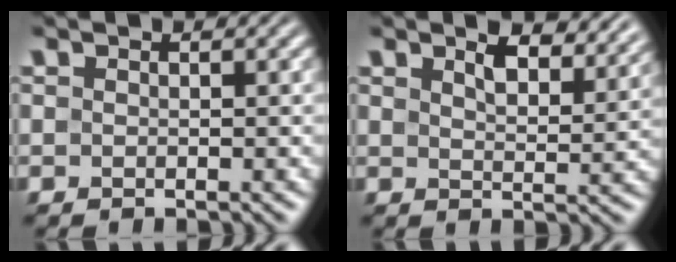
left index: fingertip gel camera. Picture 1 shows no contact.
{"total": 4.9, "force": [3.5, 1.7, 3.0], "torque": [-0.049, 0.000, 0.047]}